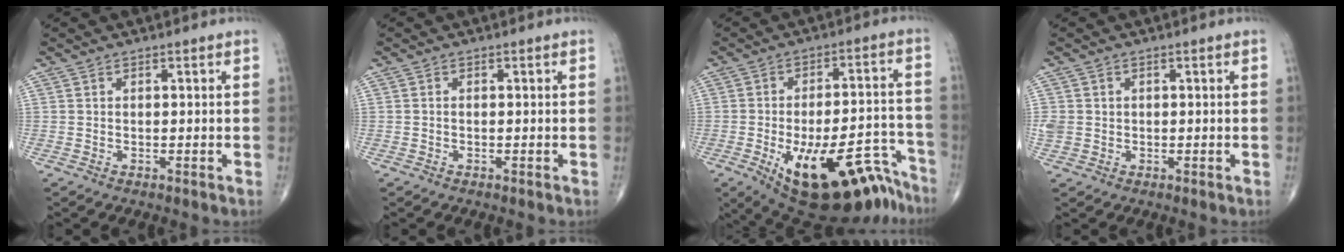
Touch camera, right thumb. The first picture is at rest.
{"total": 0.0}
{"total": 22.3, "force": [-14.3, 8.4, 15.0], "torque": [-0.148, 0.083, -0.203]}
{"total": 3.1, "force": [0.2, 2.8, 1.2], "torque": [-0.023, 0.006, 0.010]}